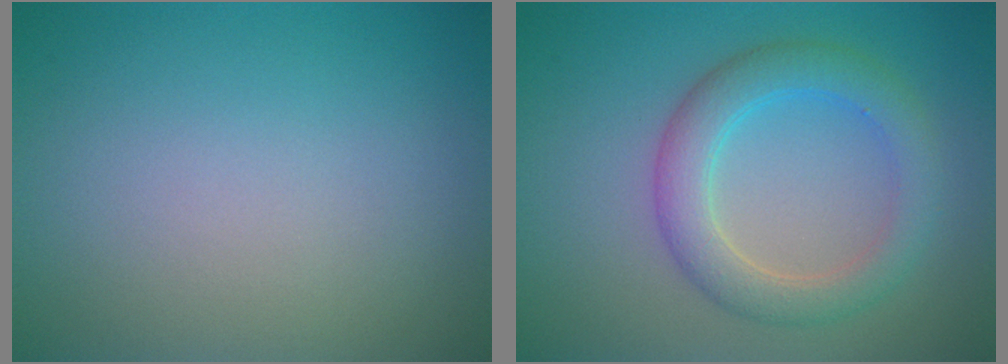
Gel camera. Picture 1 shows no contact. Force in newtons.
{"total": 4.4, "press": 4.3, "slide": 0.2}